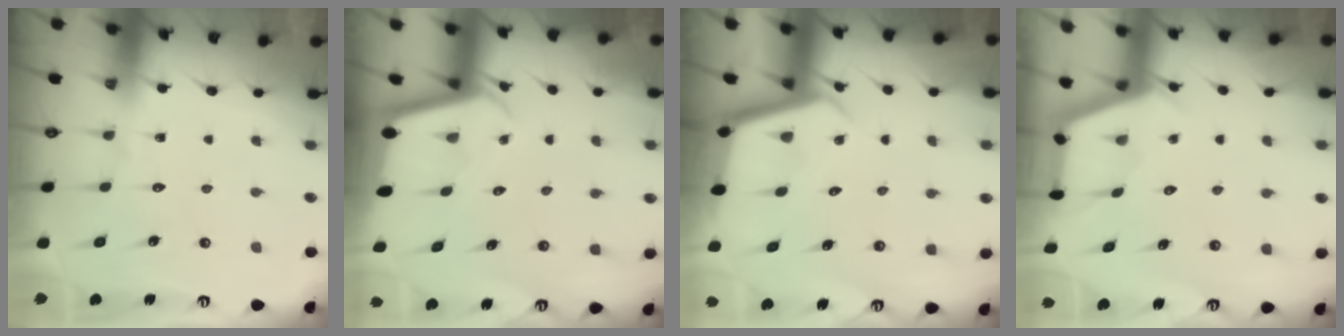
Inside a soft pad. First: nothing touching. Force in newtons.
{"total": 2.0, "press": 2.0, "slide": 0.2}
{"total": 3.6, "press": 3.6, "slide": 0.2}
{"total": 2.9, "press": 2.9, "slide": 0.3}